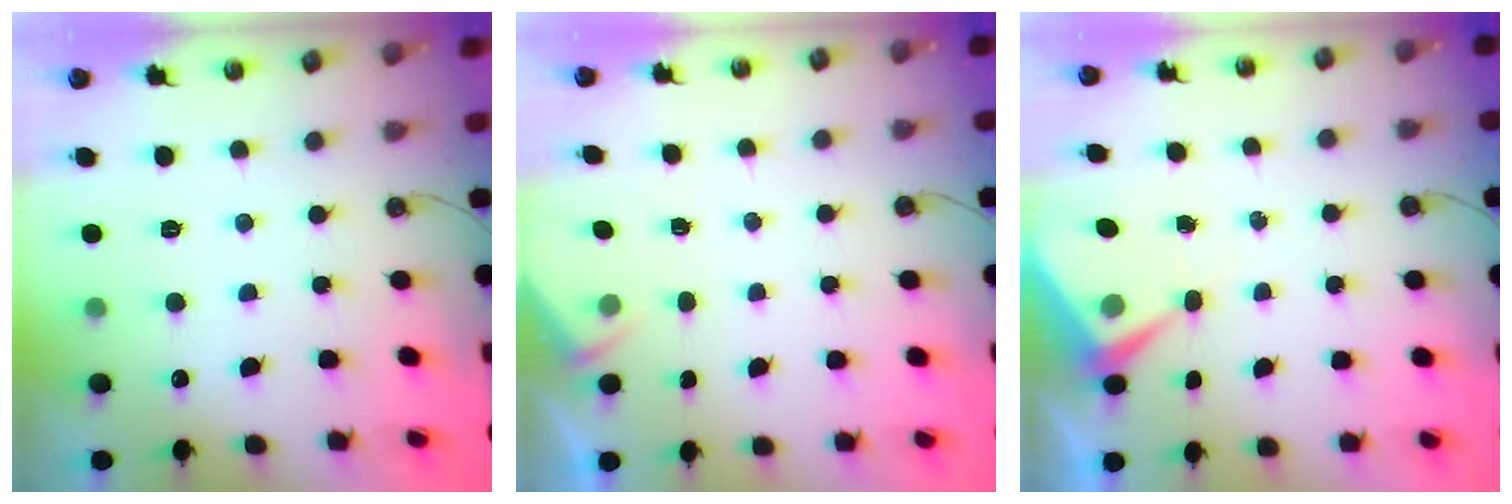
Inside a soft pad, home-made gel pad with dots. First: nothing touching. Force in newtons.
{"total": 2.1, "press": 2.1, "slide": 0.4}
{"total": 5.8, "press": 5.8, "slide": 0.6}